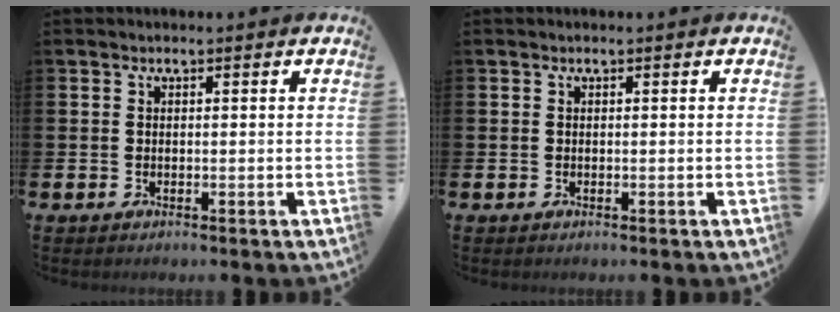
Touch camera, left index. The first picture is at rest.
{"total": 0.0}